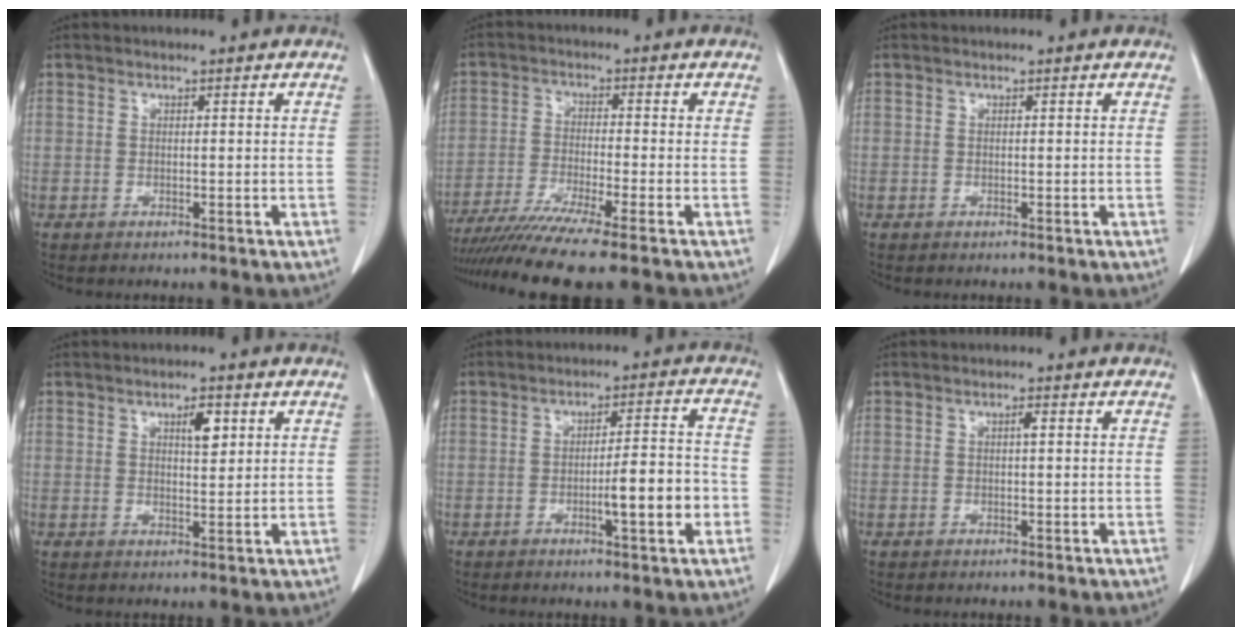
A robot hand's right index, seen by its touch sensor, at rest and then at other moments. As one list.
[{"total": 10.5, "force": [-8.5, -1.4, 6.0], "torque": [-0.094, -0.031, -0.139]}, {"total": 0.0}, {"total": 3.4, "force": [1.5, 1.0, 2.8], "torque": [-0.047, -0.002, 0.025]}, {"total": 7.6, "force": [-2.3, 0.6, 7.2], "torque": [-0.104, 0.006, -0.034]}, {"total": 0.8, "force": [0.1, 0.0, 0.7], "torque": [-0.015, 0.001, 0.002]}]